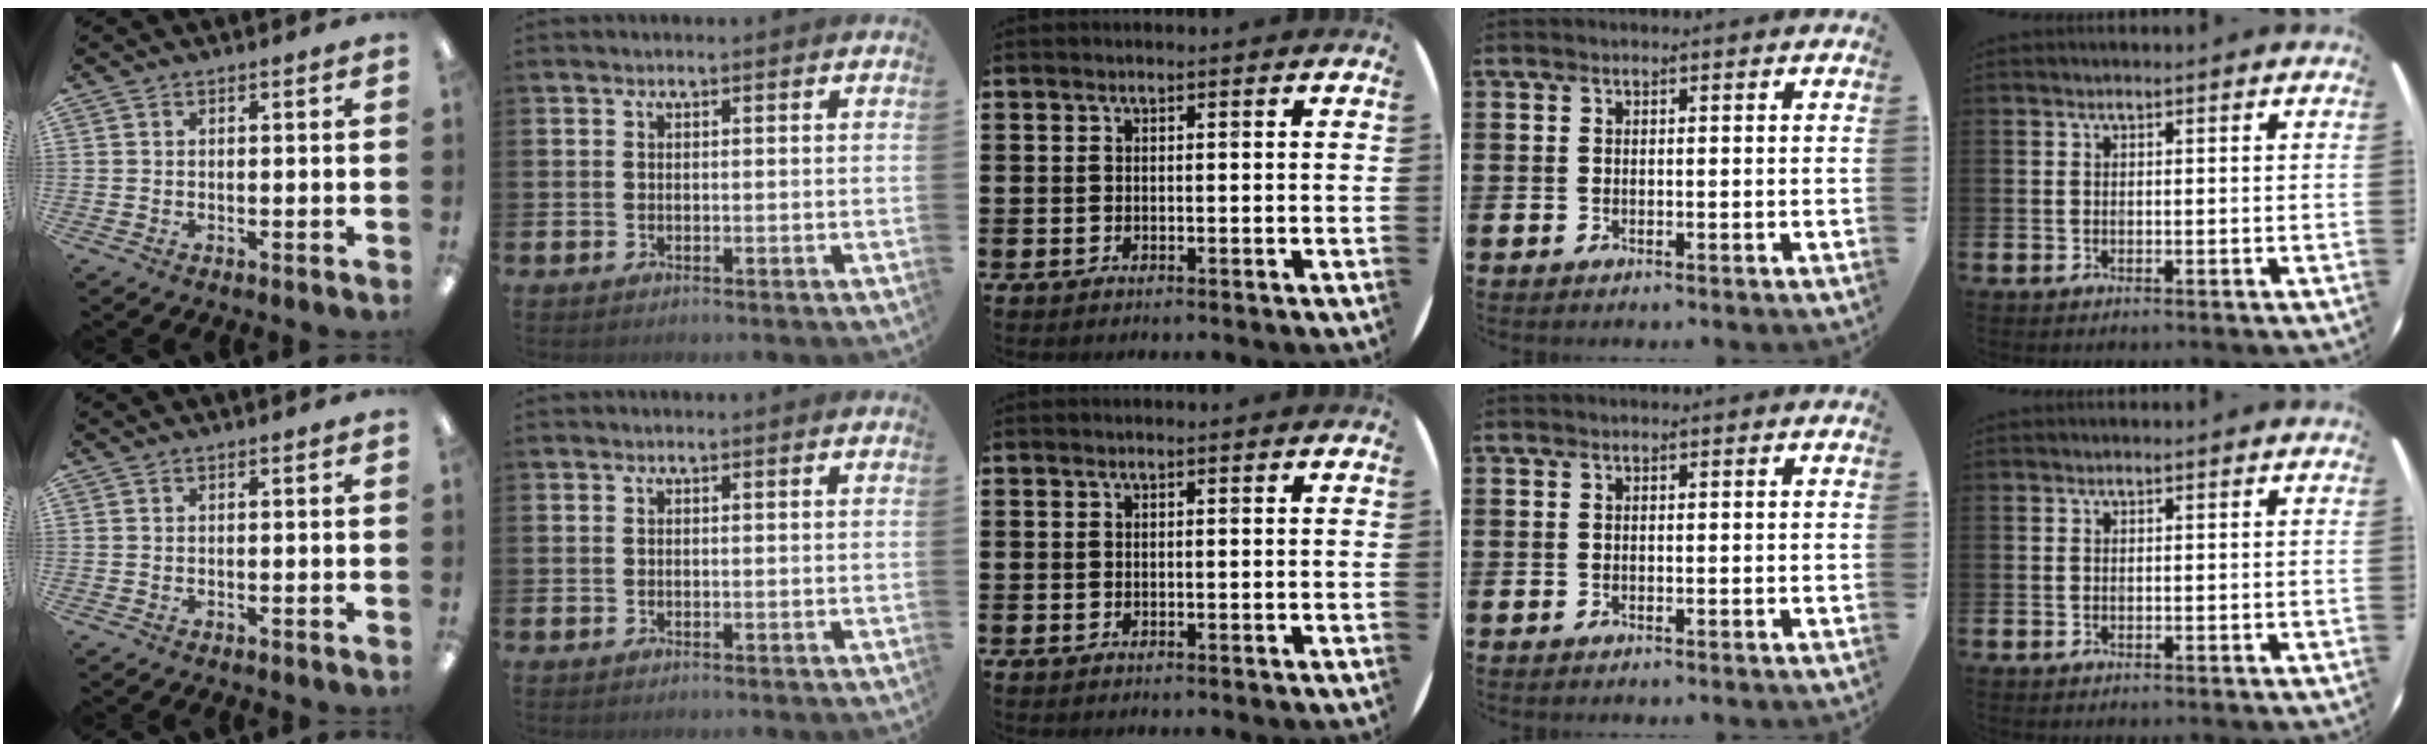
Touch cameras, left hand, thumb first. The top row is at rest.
{}